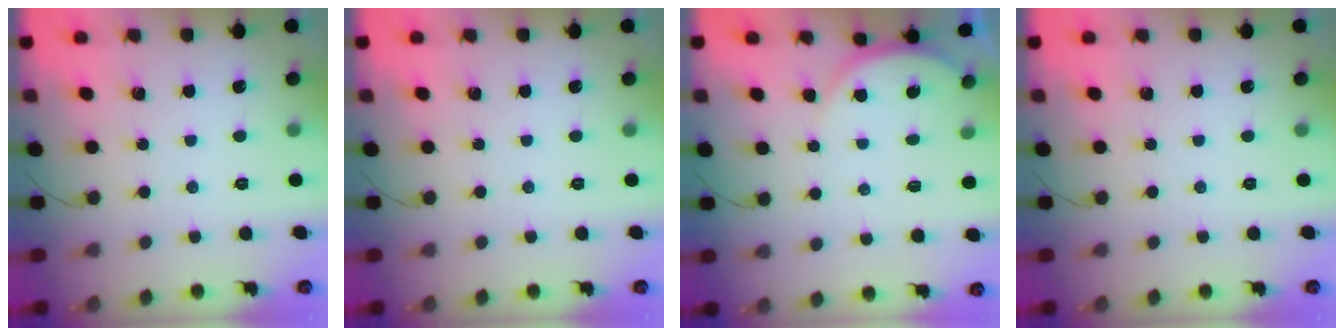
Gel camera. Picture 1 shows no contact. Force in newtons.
{"total": 0.0}
{"total": 4.8, "press": 4.7, "slide": 0.5}
{"total": 0.0}